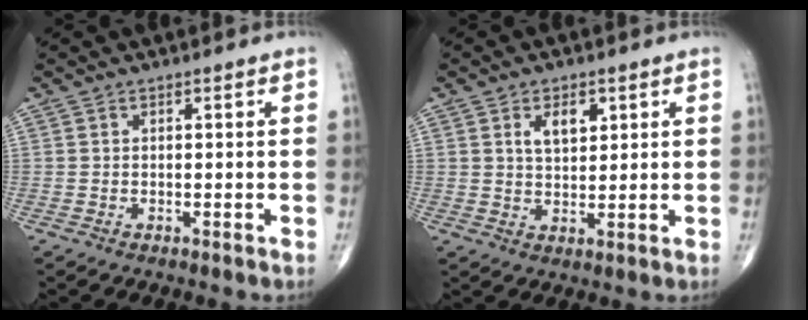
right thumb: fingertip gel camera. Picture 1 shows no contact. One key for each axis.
{"total": 5.2, "fx": 2.1, "fy": 2.9, "fz": 3.7, "tx": -0.047, "ty": -0.014, "tz": 0.037}